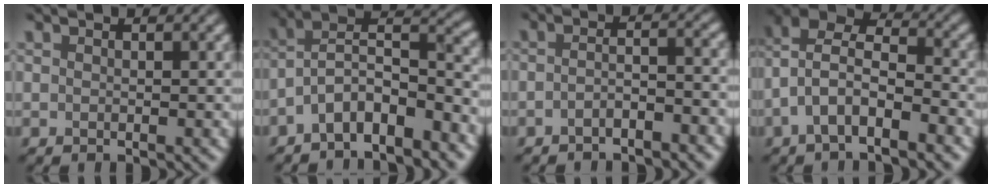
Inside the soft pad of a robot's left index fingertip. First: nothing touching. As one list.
[{"total": 7.5, "force": [-4.5, 2.6, 5.4], "torque": [-0.087, 0.012, -0.087]}, {"total": 2.6, "force": [-1.7, 0.7, 1.9], "torque": [-0.032, 0.004, -0.036]}, {"total": 5.9, "force": [-2.4, 2.6, 4.6], "torque": [-0.085, 0.014, -0.054]}]